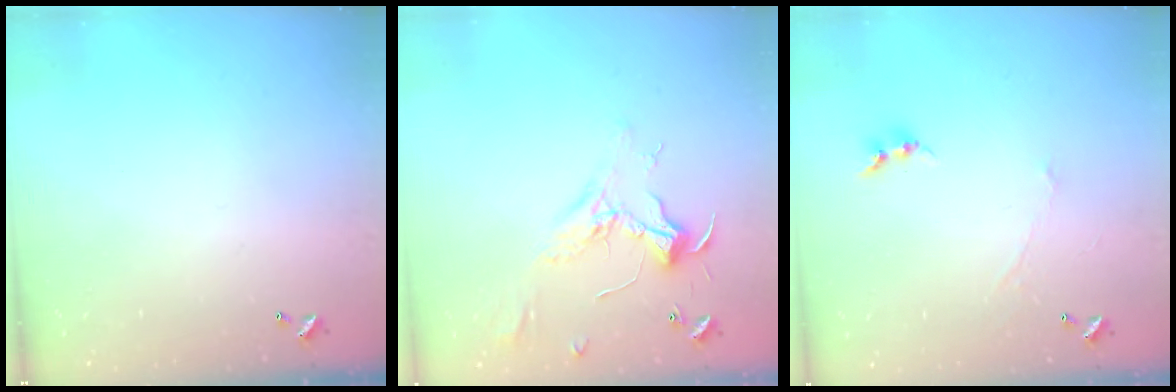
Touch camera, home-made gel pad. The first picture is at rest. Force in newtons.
{"total": 2.3, "press": 2.2, "slide": 0.6}
{"total": 1.3, "press": 1.2, "slide": 0.5}